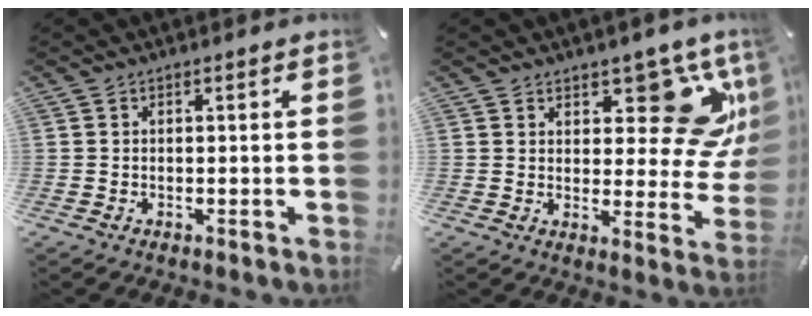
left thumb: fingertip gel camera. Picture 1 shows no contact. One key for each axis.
{"total": 14.4, "fx": 8.7, "fy": 6.8, "fz": 9.3, "tx": -0.100, "ty": -0.078, "tz": 0.149}